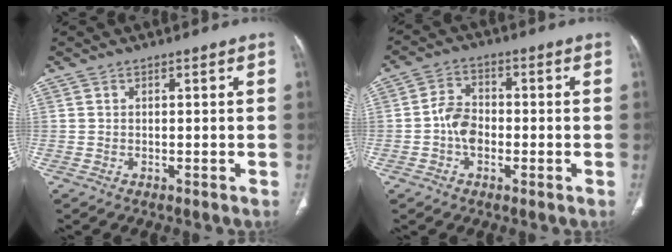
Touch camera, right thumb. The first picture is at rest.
{"total": 5.8, "force": [-1.2, 4.1, 3.9], "torque": [-0.059, 0.018, -0.031]}